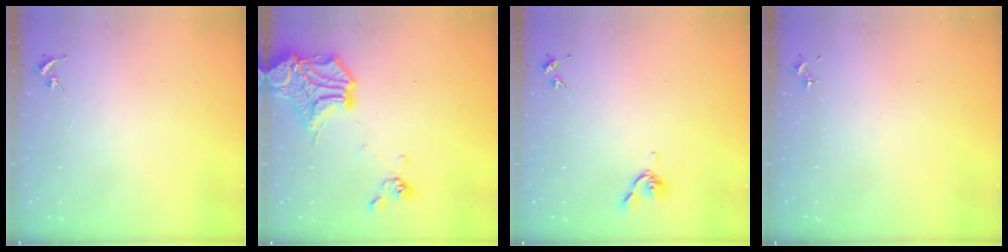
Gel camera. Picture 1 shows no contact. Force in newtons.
{"total": 19.9, "press": 19.8, "slide": 2.6}
{"total": 5.6, "press": 5.5, "slide": 1.0}
{"total": 0.0}